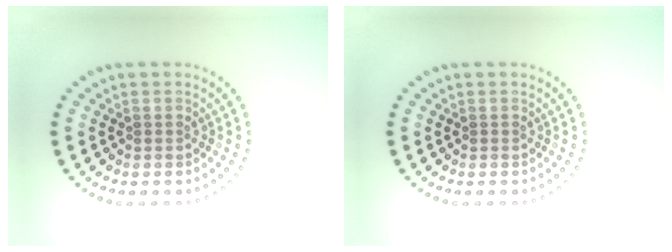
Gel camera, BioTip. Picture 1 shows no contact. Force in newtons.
{"total": 0.0}